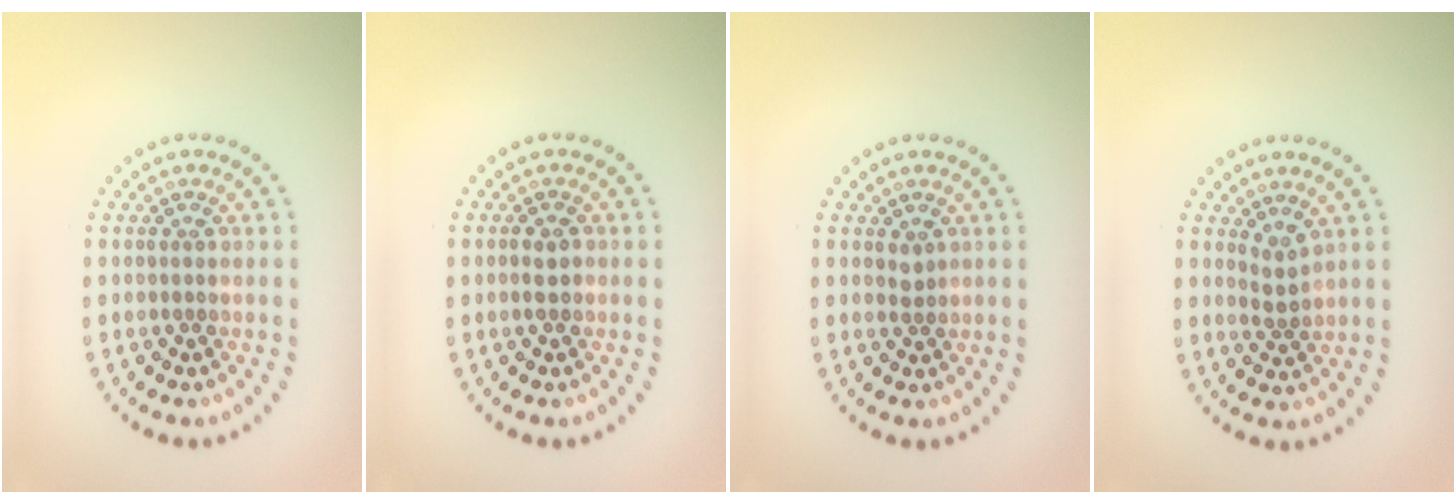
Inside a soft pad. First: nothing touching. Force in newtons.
{"total": 1.1, "press": 1.1, "slide": 0.2}
{"total": 0.9, "press": 0.7, "slide": 0.6}
{"total": 1.4, "press": 0.9, "slide": 1.1}